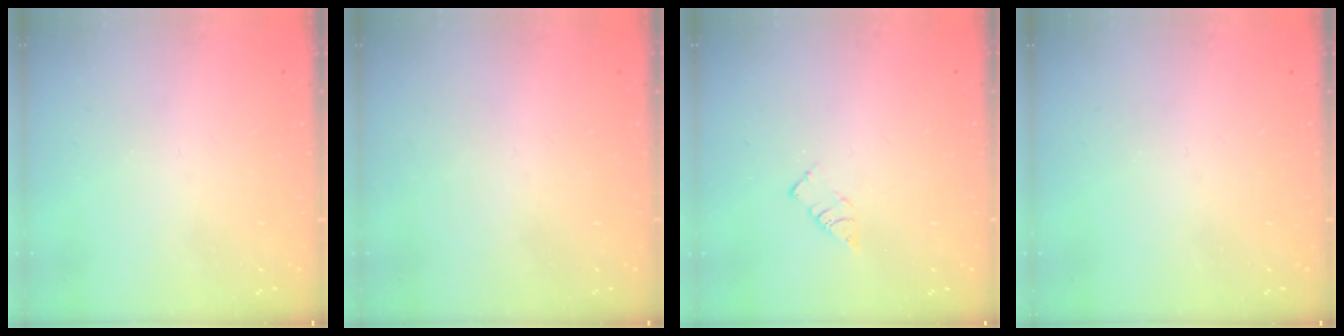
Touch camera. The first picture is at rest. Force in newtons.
{"total": 1.9, "press": 1.9, "slide": 0.1}
{"total": 3.6, "press": 3.6, "slide": 0.4}
{"total": 0.0}